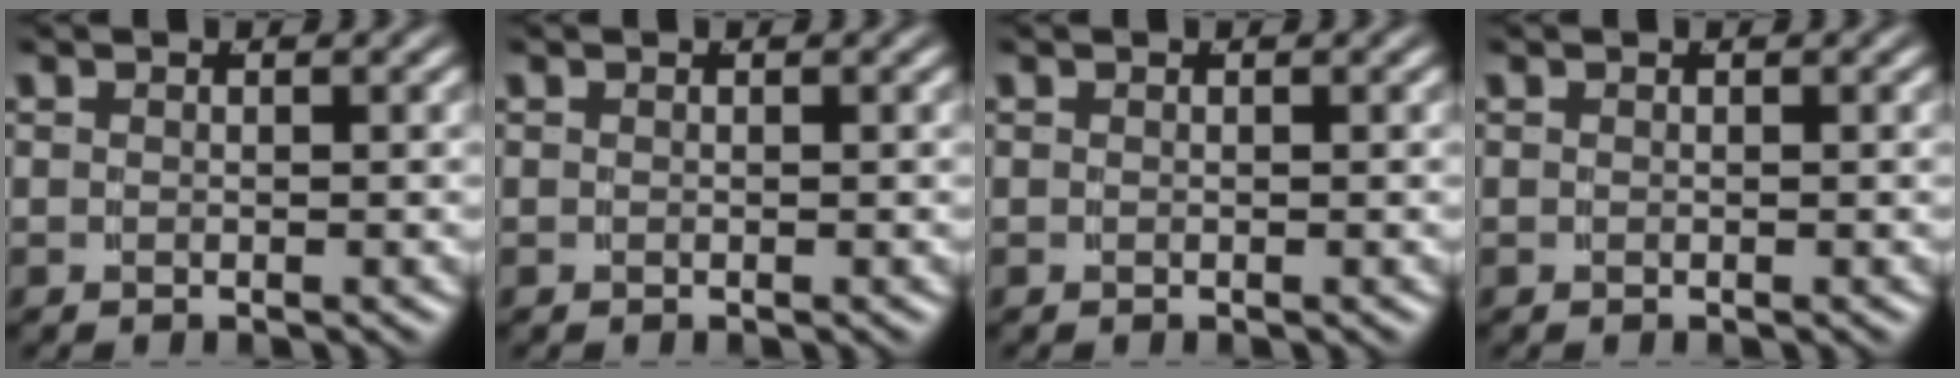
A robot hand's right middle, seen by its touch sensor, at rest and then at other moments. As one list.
[{"total": 0.0}, {"total": 0.0}, {"total": 0.0}]